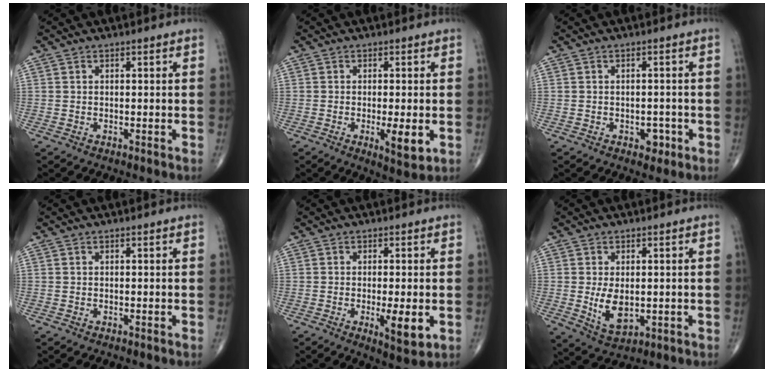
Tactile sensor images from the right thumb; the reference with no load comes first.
{"total": 5.5, "force": [-1.2, 1.4, 5.2], "torque": [-0.079, -0.014, -0.018]}
{"total": 2.5, "force": [-1.1, 1.7, 1.5], "torque": [-0.005, 0.004, -0.011]}
{"total": 0.0}
{"total": 6.4, "force": [-1.4, 1.7, 6.1], "torque": [-0.091, -0.017, -0.020]}
{"total": 6.7, "force": [-0.4, 3.8, 5.5], "torque": [-0.089, -0.015, 0.005]}